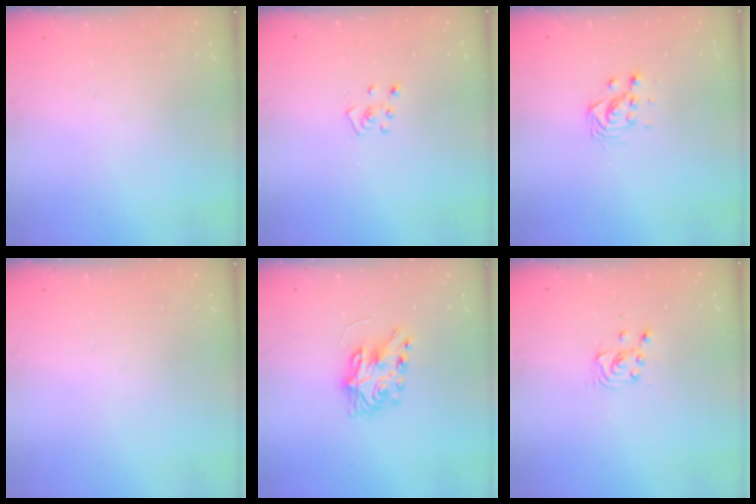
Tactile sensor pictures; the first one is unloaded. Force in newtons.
{"total": 4.0, "press": 4.0, "slide": 0.4}
{"total": 3.7, "press": 3.7, "slide": 0.3}
{"total": 0.0}
{"total": 7.5, "press": 7.5, "slide": 0.3}
{"total": 2.9, "press": 2.9, "slide": 0.4}